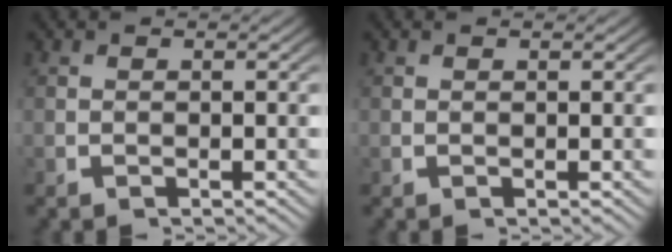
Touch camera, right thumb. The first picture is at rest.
{"total": 0.0}